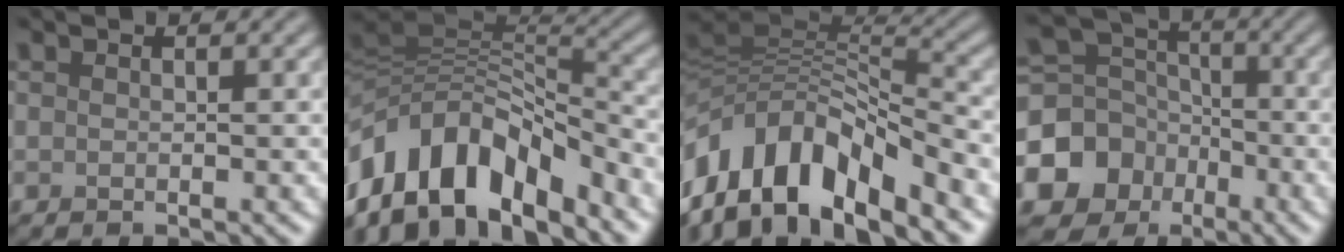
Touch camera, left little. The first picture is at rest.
{"total": 13.3, "force": [-6.6, 7.7, 8.6], "torque": [-0.177, 0.023, -0.131]}
{"total": 12.5, "force": [-6.3, 6.4, 8.8], "torque": [-0.180, 0.021, -0.125]}
{"total": 9.7, "force": [-4.1, 8.4, 2.7], "torque": [-0.086, -0.013, -0.096]}